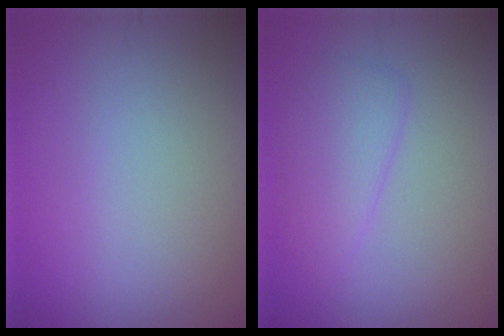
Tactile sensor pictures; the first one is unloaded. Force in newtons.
{"total": 2.6, "press": 2.6, "slide": 0.1}